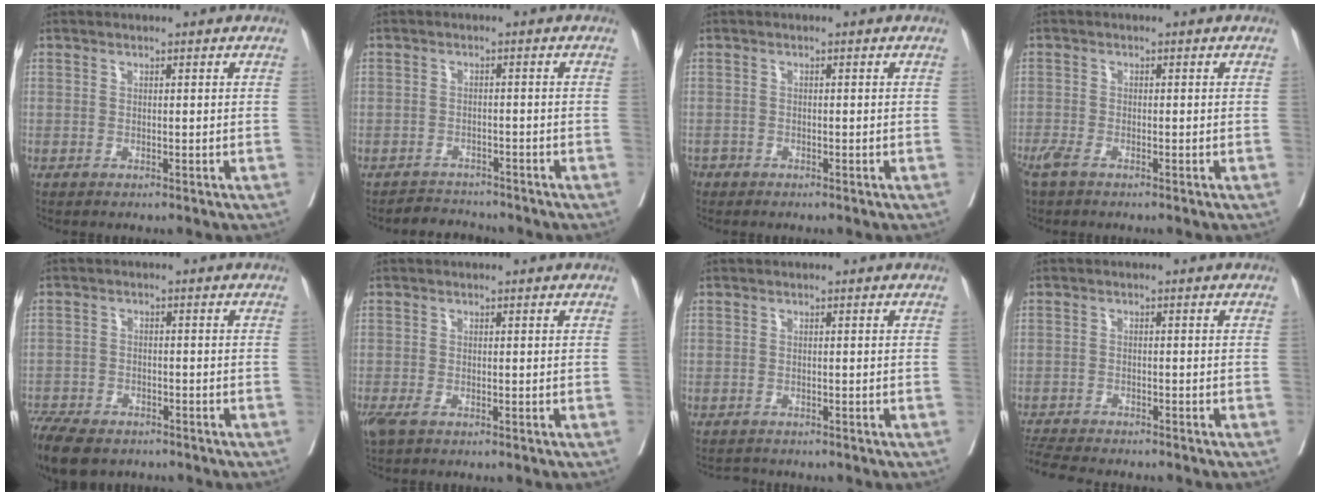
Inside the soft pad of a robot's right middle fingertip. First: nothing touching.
{"total": 3.2, "force": [-3.0, 0.8, -0.8], "torque": [0.010, -0.006, -0.048]}
{"total": 1.2, "force": [-1.0, 0.7, 0.0], "torque": [-0.002, 0.001, -0.020]}
{"total": 2.8, "force": [-2.0, 0.8, 1.7], "torque": [-0.039, -0.007, -0.040]}
{"total": 10.5, "force": [-8.1, 4.6, 4.8], "torque": [-0.100, -0.014, -0.128]}
{"total": 2.9, "force": [-1.8, 1.2, 1.9], "torque": [-0.046, -0.010, -0.030]}
{"total": 1.3, "force": [-1.2, 0.4, -0.2], "torque": [-0.004, -0.006, -0.021]}
{"total": 8.3, "force": [-7.7, 1.1, 3.1], "torque": [-0.053, -0.014, -0.123]}